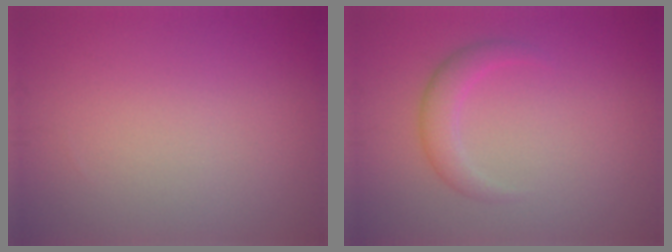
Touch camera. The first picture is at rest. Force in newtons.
{"total": 2.2, "press": 2.2, "slide": 0.1}